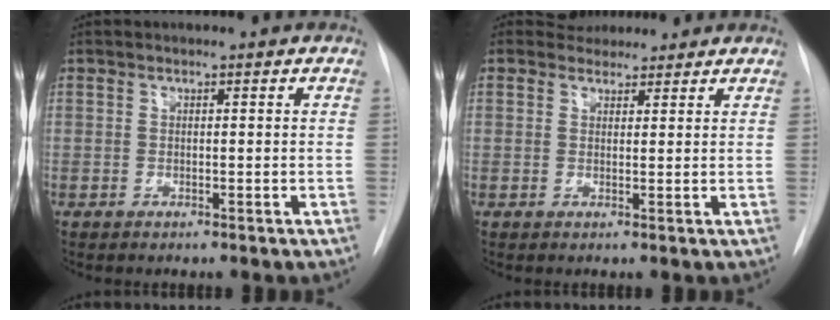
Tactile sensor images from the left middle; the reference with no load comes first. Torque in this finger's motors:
{"motor_torque": [0.04, -0.18, -0.07, 0.00]}